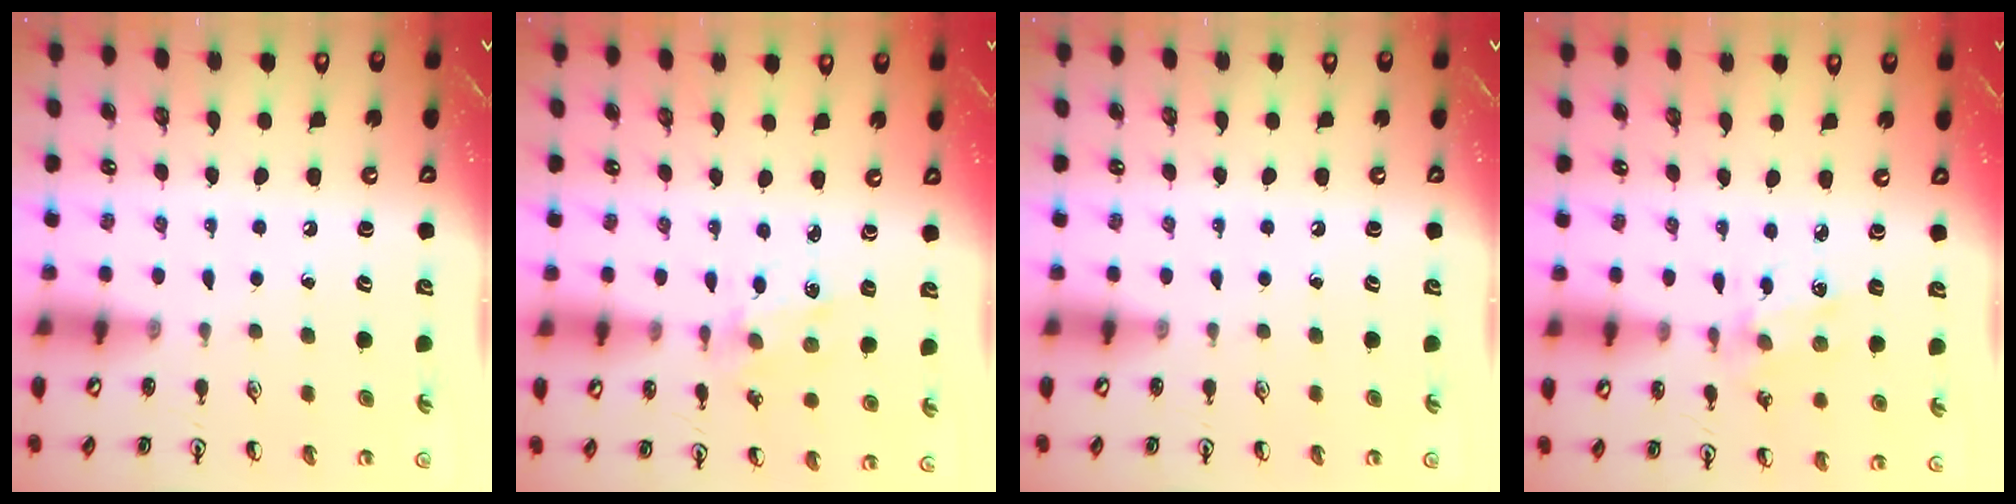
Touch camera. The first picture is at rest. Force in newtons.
{"total": 2.0, "press": 2.0, "slide": 0.5}
{"total": 0.0}
{"total": 2.8, "press": 2.7, "slide": 0.7}